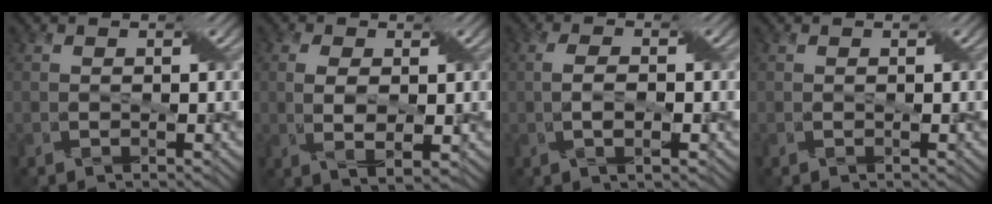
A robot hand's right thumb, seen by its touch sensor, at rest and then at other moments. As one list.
[{"total": 3.6, "force": [0.4, 1.7, 3.1], "torque": [-0.072, -0.005, 0.010]}, {"total": 2.1, "force": [-0.1, 0.5, 2.0], "torque": [-0.050, -0.001, -0.006]}, {"total": 0.0}]